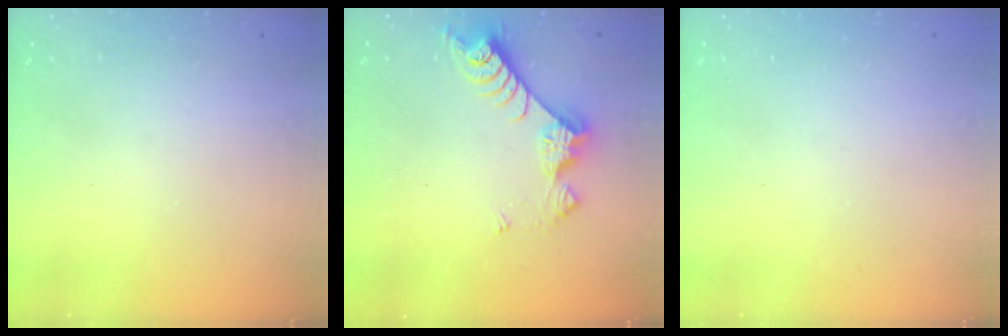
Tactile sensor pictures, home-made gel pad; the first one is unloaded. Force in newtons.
{"total": 7.8, "press": 7.8, "slide": 0.6}
{"total": 0.0}